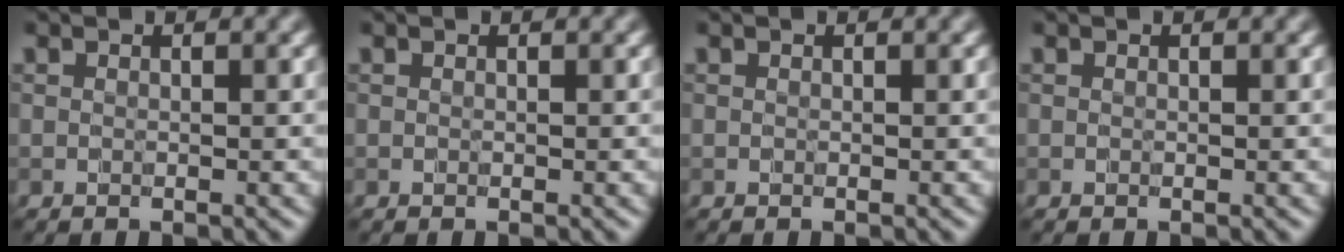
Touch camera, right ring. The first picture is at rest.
{"total": 0.0}
{"total": 0.0}
{"total": 0.0}